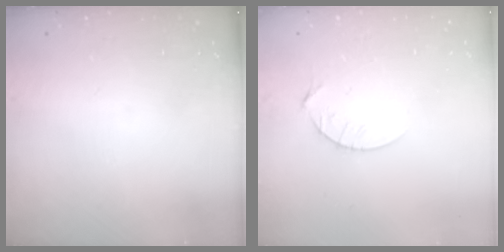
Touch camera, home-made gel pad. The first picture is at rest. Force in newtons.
{"total": 4.8, "press": 4.8, "slide": 0.6}